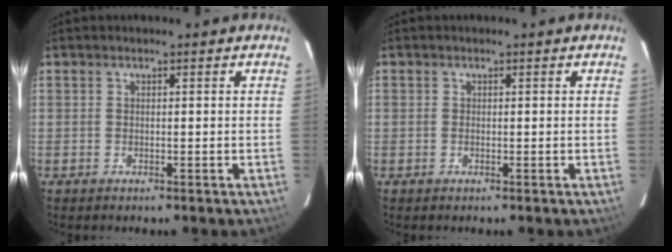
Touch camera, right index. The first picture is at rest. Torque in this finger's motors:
{"motor_torque": [-0.01, -0.05, 0.10, 0.01]}